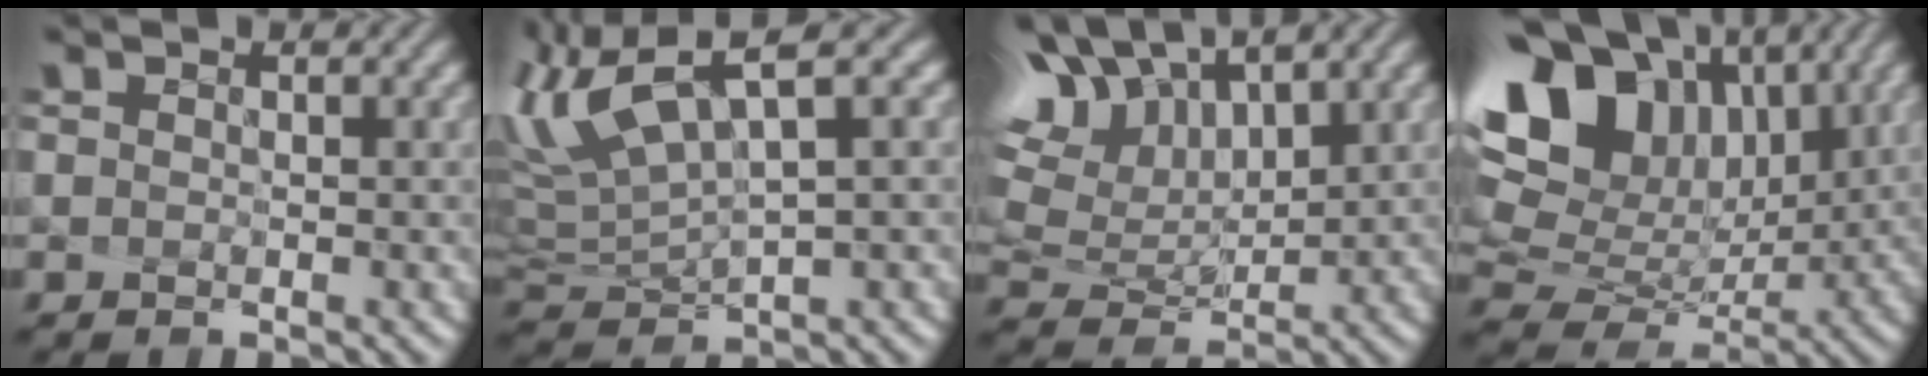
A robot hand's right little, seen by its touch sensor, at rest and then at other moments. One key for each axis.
{"total": 6.6, "fx": 3.5, "fy": 1.1, "fz": 5.5, "tx": -0.146, "ty": 0.003, "tz": 0.092}
{"total": 11.3, "fx": 6.9, "fy": 5.2, "fz": 7.4, "tx": -0.189, "ty": 0.020, "tz": 0.134}
{"total": 13.7, "fx": 5.7, "fy": 9.3, "fz": 8.3, "tx": -0.176, "ty": 0.015, "tz": 0.131}